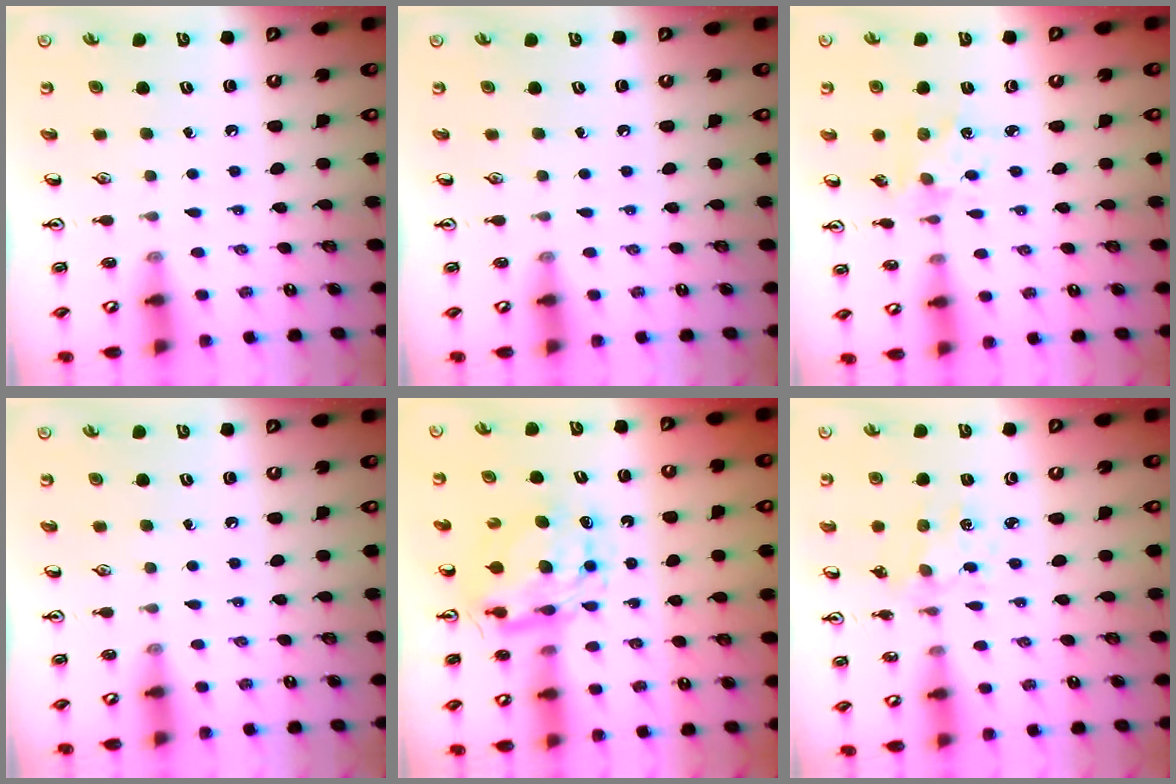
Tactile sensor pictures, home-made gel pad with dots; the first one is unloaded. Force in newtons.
{"total": 0.0}
{"total": 2.5, "press": 2.4, "slide": 0.7}
{"total": 0.0}
{"total": 9.1, "press": 9.1, "slide": 0.8}
{"total": 1.9, "press": 1.9, "slide": 0.3}